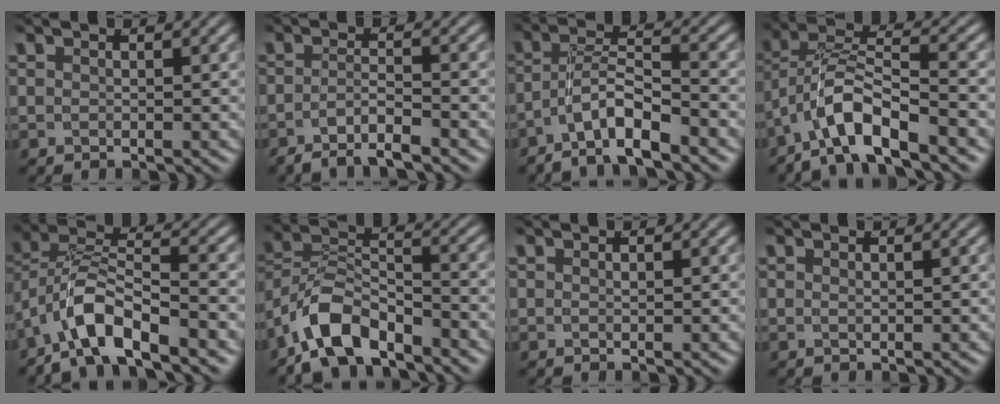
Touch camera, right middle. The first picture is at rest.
{"total": 4.0, "force": [-3.7, 0.4, 1.6], "torque": [-0.027, -0.013, -0.060]}
{"total": 4.9, "force": [-3.2, 1.8, 3.3], "torque": [-0.060, -0.008, -0.054]}
{"total": 5.8, "force": [-1.8, 3.6, 4.2], "torque": [-0.099, -0.013, -0.028]}
{"total": 5.5, "force": [-2.2, 3.3, 3.7], "torque": [-0.090, -0.009, -0.034]}
{"total": 6.5, "force": [-3.7, 3.9, 3.6], "torque": [-0.078, -0.015, -0.062]}
{"total": 0.0}
{"total": 0.6, "force": [0.3, -0.6, 0.1], "torque": [0.001, -0.004, 0.009]}